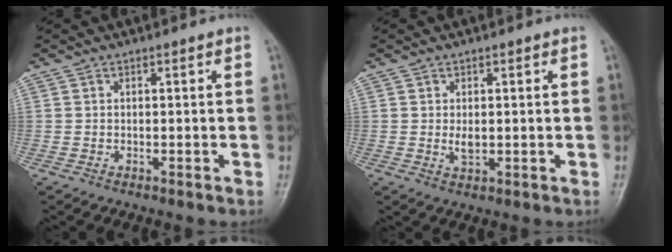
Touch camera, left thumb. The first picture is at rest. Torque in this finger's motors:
{"motor_torque": [0.42, 0.39, 0.45, 0.07, 0.00]}